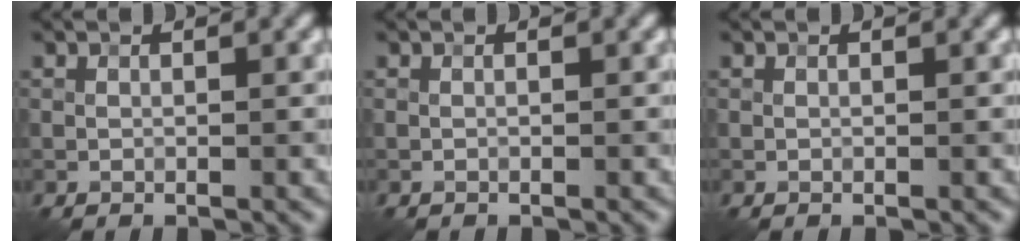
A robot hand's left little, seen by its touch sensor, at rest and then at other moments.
{"total": 0.0}
{"total": 0.0}